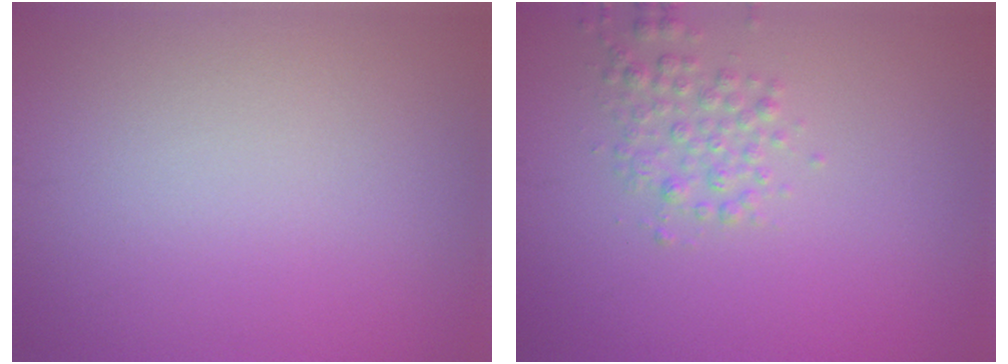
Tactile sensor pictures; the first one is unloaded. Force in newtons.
{"total": 2.0, "press": 2.0, "slide": 0.1}